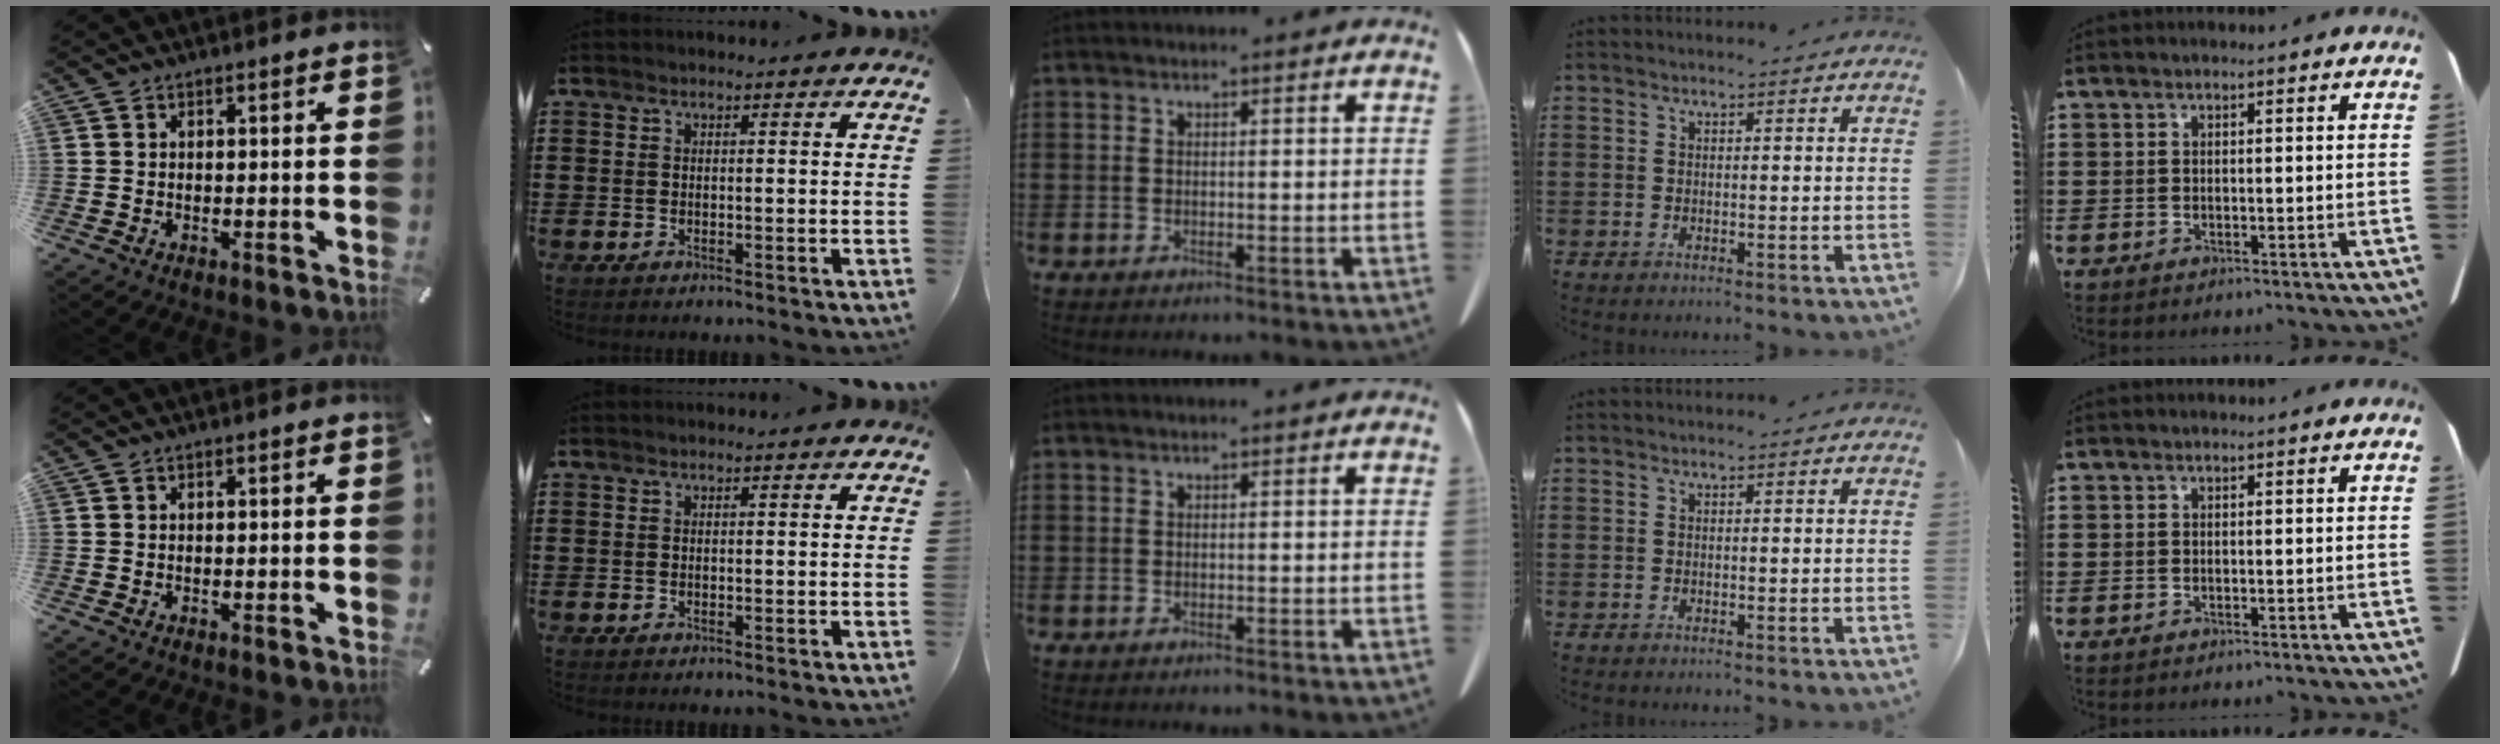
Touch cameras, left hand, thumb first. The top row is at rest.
{}